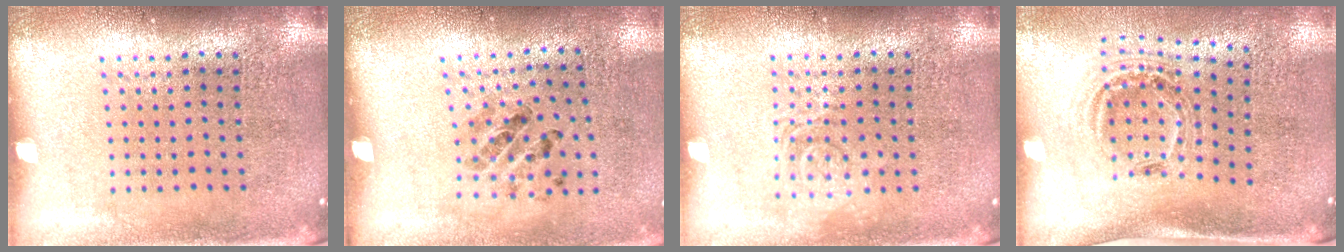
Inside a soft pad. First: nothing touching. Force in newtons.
{"total": 1.3, "press": 0.7, "slide": 1.2}
{"total": 2.0, "press": 2.0, "slide": 0.3}
{"total": 1.2, "press": 1.0, "slide": 0.5}